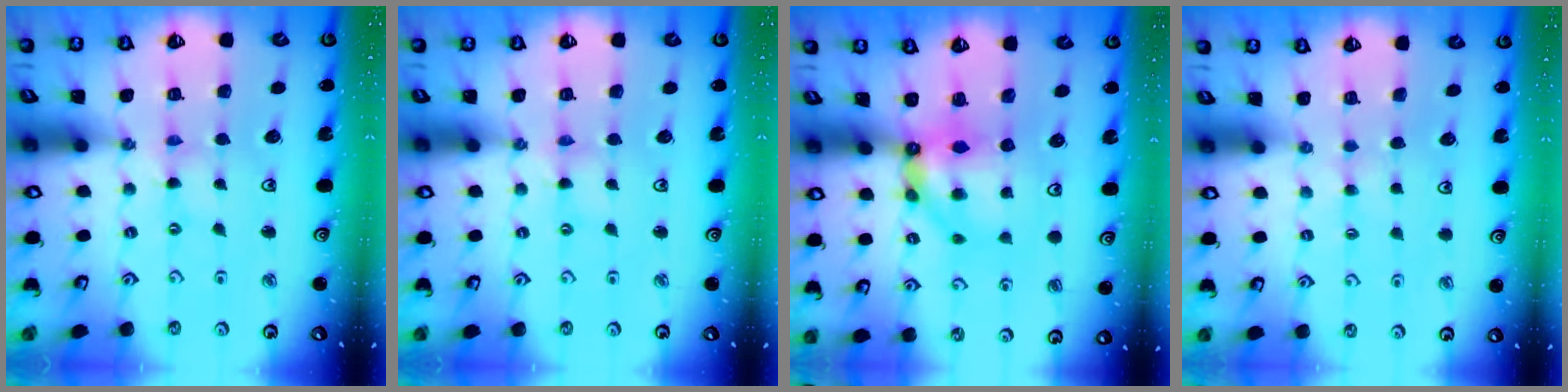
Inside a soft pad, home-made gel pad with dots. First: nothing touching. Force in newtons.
{"total": 1.5, "press": 1.5, "slide": 0.2}
{"total": 7.3, "press": 7.3, "slide": 0.5}
{"total": 2.4, "press": 2.4, "slide": 0.4}